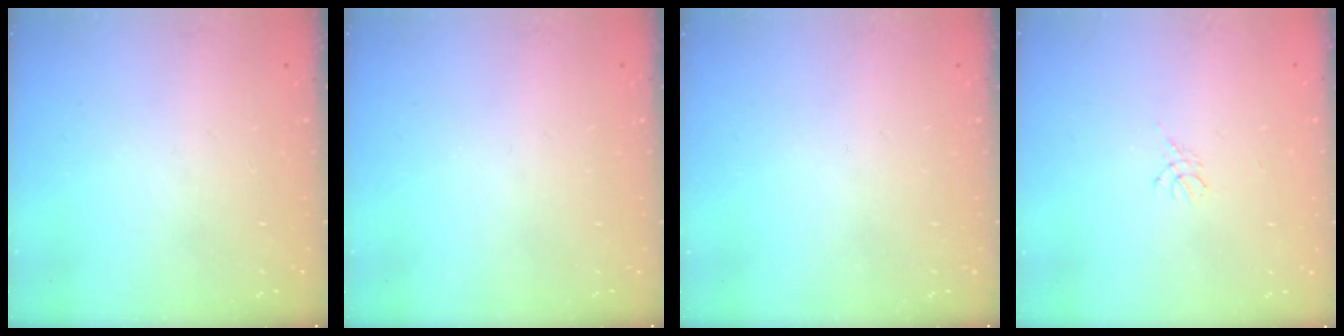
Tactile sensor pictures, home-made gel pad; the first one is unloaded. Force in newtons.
{"total": 0.0}
{"total": 0.0}
{"total": 3.0, "press": 2.9, "slide": 0.6}